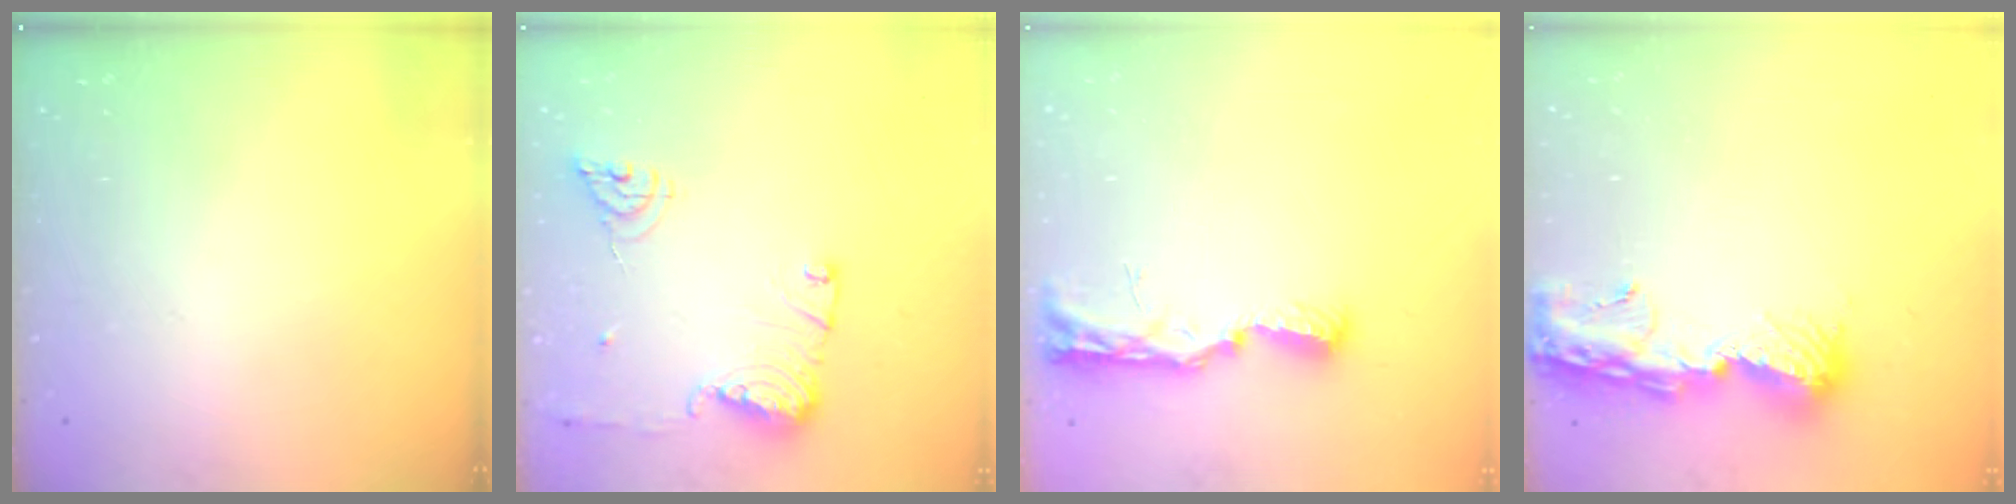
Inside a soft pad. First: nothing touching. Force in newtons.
{"total": 12.0, "press": 11.9, "slide": 1.6}
{"total": 11.2, "press": 9.8, "slide": 5.4}
{"total": 12.9, "press": 12.9, "slide": 1.3}